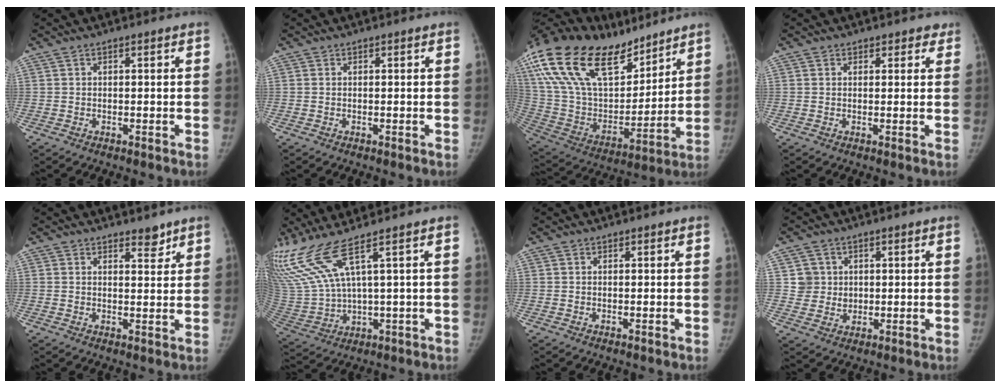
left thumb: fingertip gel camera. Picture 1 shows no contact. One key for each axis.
{"total": 0.0}
{"total": 33.4, "fx": 21.5, "fy": 15.6, "fz": 20.3, "tx": -0.391, "ty": -0.026, "tz": 0.384}
{"total": 2.1, "fx": 1.5, "fy": 1.5, "fz": 0.2, "tx": 0.026, "ty": -0.005, "tz": 0.011}
{"total": 2.6, "fx": 2.2, "fy": 1.0, "fz": 0.9, "tx": 0.003, "ty": -0.018, "tz": 0.032}
{"total": 10.1, "fx": 6.9, "fy": -0.6, "fz": 7.4, "tx": -0.186, "ty": -0.028, "tz": 0.161}
{"total": 0.0}
{"total": 4.4, "fx": 1.3, "fy": 4.2, "fz": 0.2, "tx": 0.022, "ty": -0.003, "tz": 0.024}